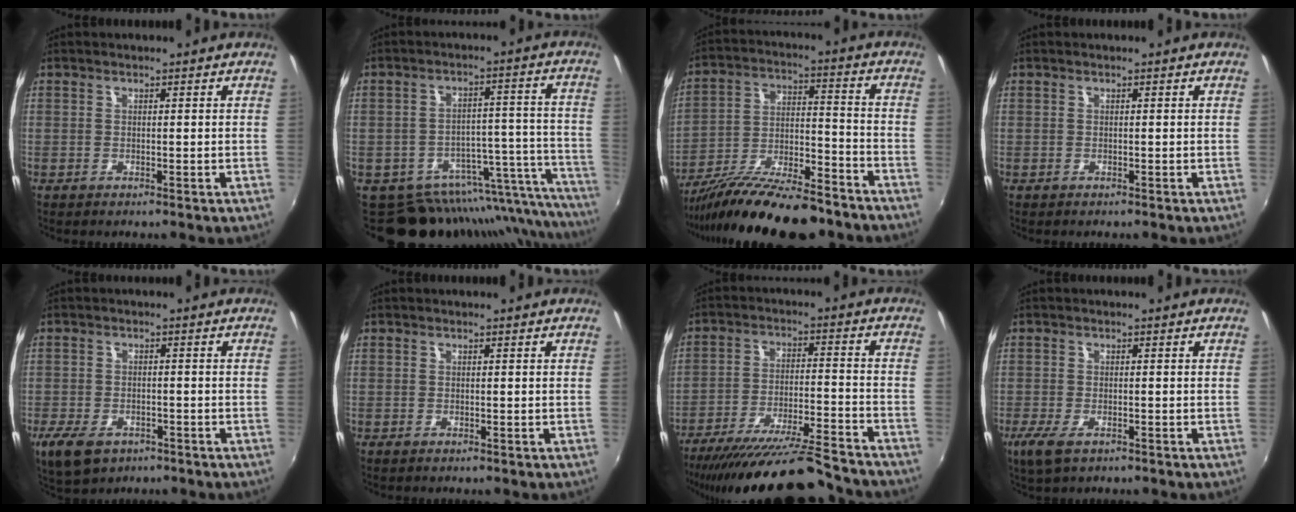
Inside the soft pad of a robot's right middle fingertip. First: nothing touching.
{"total": 20.3, "force": [-17.0, 7.8, 7.9], "torque": [-0.074, 0.021, -0.222]}
{"total": 19.9, "force": [-15.9, 4.8, 10.9], "torque": [-0.197, -0.021, -0.252]}
{"total": 0.0}
{"total": 7.9, "force": [-4.7, 4.5, 4.5], "torque": [-0.108, -0.022, -0.082]}
{"total": 0.0}
{"total": 22.5, "force": [-20.2, 2.2, 9.7], "torque": [-0.179, -0.040, -0.303]}
{"total": 4.5, "force": [-2.6, 1.9, 3.1], "torque": [-0.073, -0.014, -0.048]}